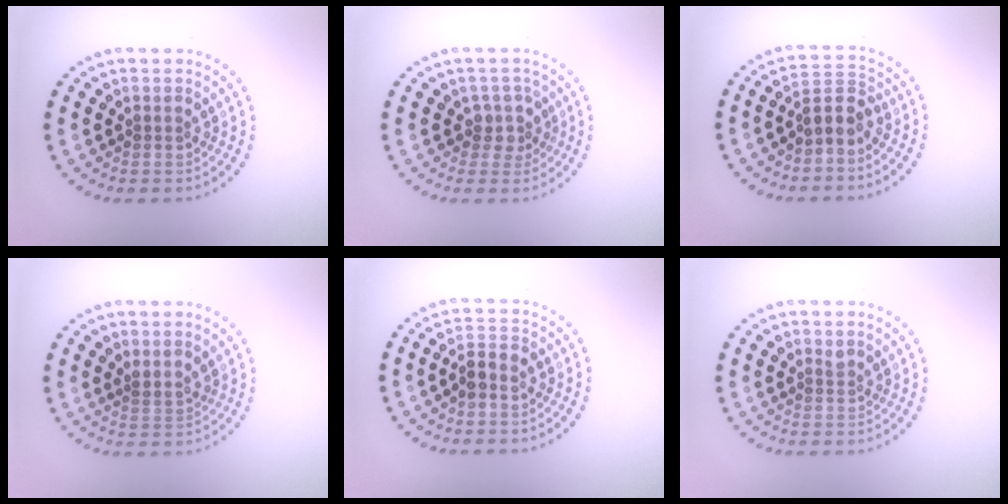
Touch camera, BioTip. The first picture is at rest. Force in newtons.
{"total": 2.0, "press": 1.5, "slide": 1.3}
{"total": 2.6, "press": 2.3, "slide": 1.3}
{"total": 1.0, "press": 0.6, "slide": 0.8}
{"total": 1.9, "press": 1.8, "slide": 0.7}
{"total": 0.6, "press": 0.4, "slide": 0.5}